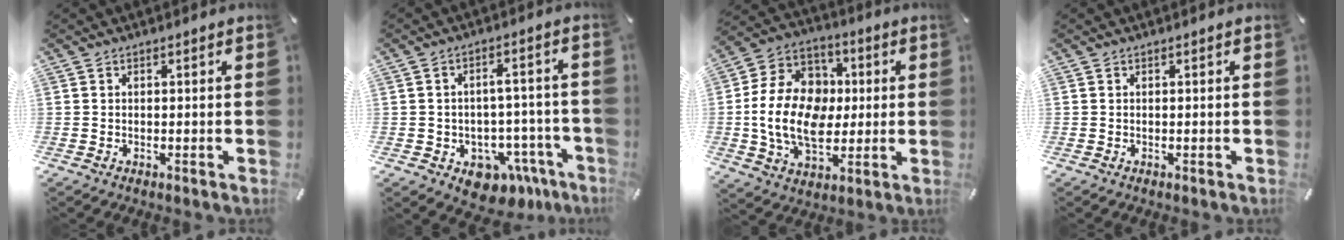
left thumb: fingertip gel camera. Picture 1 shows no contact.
{"total": 8.2, "force": [-3.8, 6.1, 3.9], "torque": [-0.041, 0.019, -0.061]}
{"total": 17.6, "force": [-1.2, 13.6, 11.1], "torque": [-0.240, 0.018, -0.019]}
{"total": 0.0}